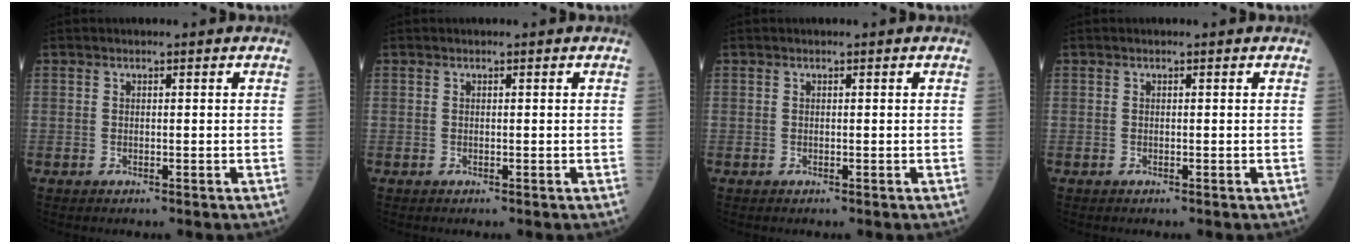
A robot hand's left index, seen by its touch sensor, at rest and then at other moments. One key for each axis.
{"total": 0.0}
{"total": 0.0}
{"total": 0.0}